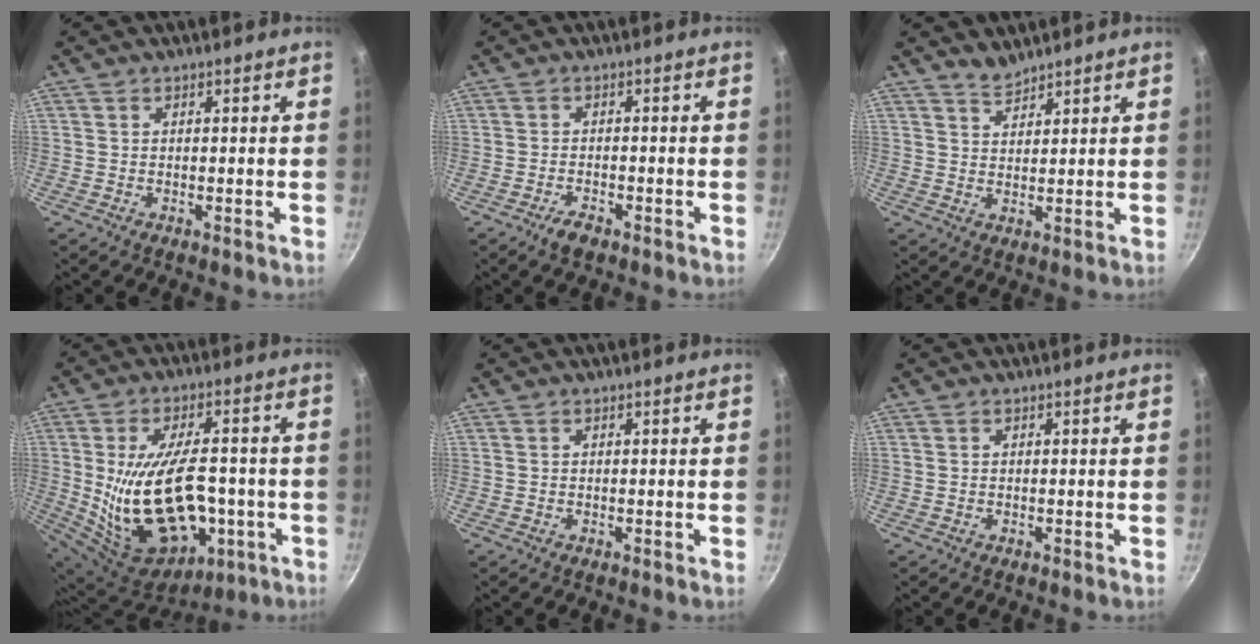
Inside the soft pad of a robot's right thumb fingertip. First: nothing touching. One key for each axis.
{"total": 2.9, "fx": -2.0, "fy": 1.2, "fz": 1.8, "tx": -0.034, "ty": 0.014, "tz": -0.036}
{"total": 2.7, "fx": 2.6, "fy": 0.7, "fz": 0.4, "tx": -0.002, "ty": -0.014, "tz": 0.050}
{"total": 24.8, "fx": -3.5, "fy": 14.1, "fz": 20.1, "tx": -0.343, "ty": 0.004, "tz": -0.027}
{"total": 0.0}
{"total": 0.0}